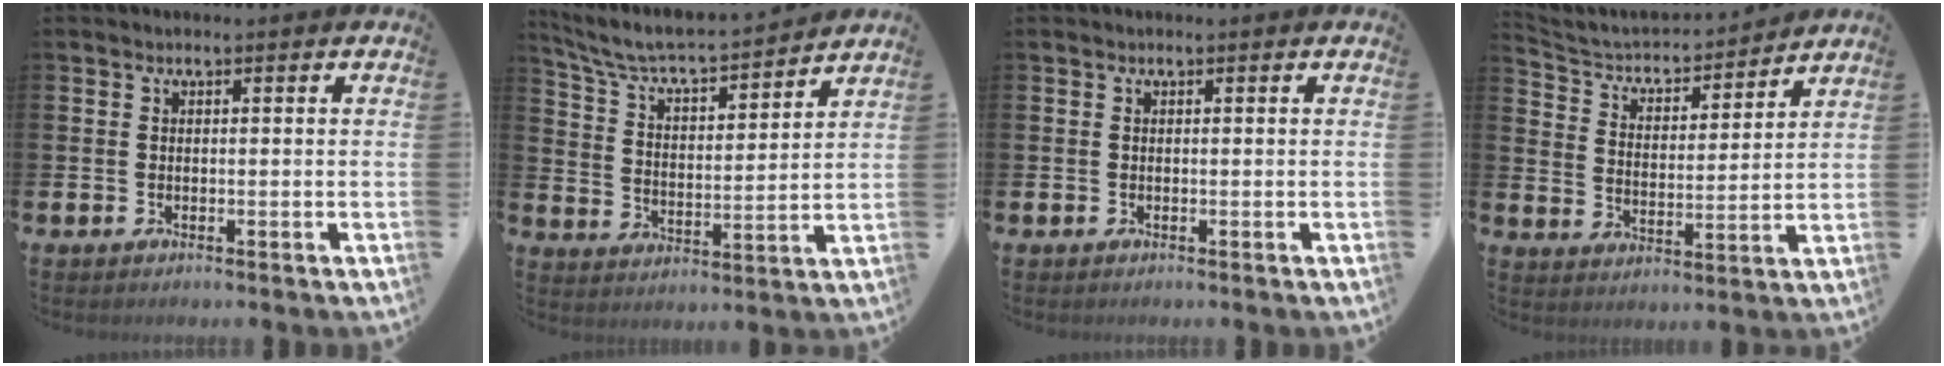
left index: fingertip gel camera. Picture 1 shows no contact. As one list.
[{"total": 6.8, "force": [6.4, 0.8, 2.2], "torque": [-0.078, -0.052, 0.107]}, {"total": 0.0}, {"total": 4.6, "force": [4.2, 1.6, 0.8], "torque": [-0.048, -0.038, 0.066]}]